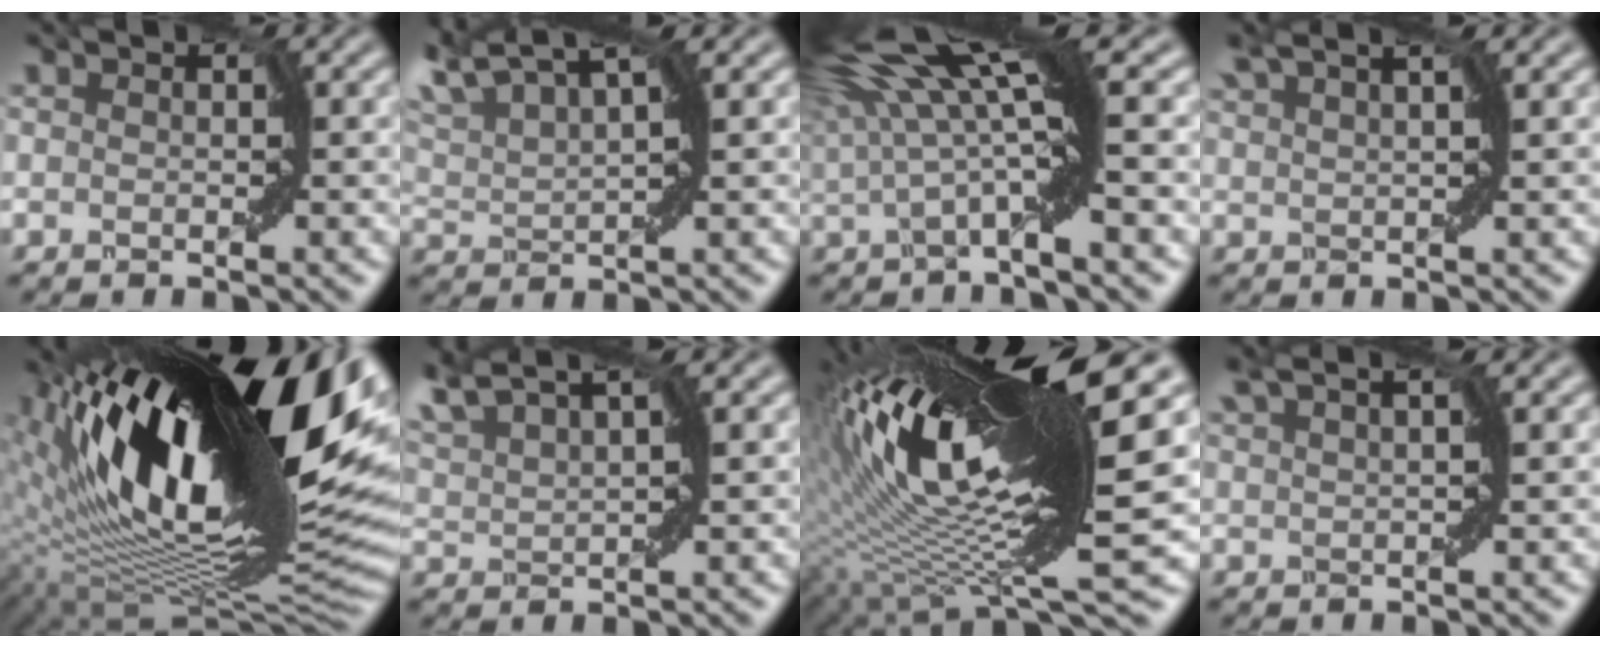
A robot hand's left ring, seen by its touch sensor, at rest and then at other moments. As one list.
[{"total": 6.6, "force": [5.8, 0.9, 3.0], "torque": [-0.085, 0.026, 0.101]}, {"total": 7.7, "force": [2.4, 0.9, 7.2], "torque": [-0.137, 0.003, 0.038]}, {"total": 2.9, "force": [2.1, 0.1, 1.9], "torque": [-0.036, 0.008, 0.037]}, {"total": 19.9, "force": [6.5, 6.7, 17.6], "torque": [-0.288, 0.009, 0.113]}, {"total": 6.0, "force": [5.1, 1.3, 2.9], "torque": [-0.084, 0.025, 0.077]}, {"total": 15.1, "force": [3.6, 2.8, 14.4], "torque": [-0.270, 0.000, 0.067]}, {"total": 2.4, "force": [1.7, -0.2, 1.7], "torque": [-0.032, 0.008, 0.028]}]